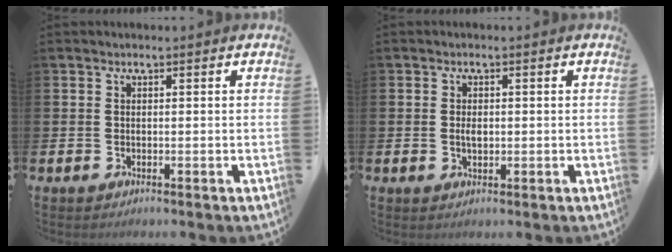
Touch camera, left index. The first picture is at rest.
{"total": 1.6, "force": [0.1, 0.9, 1.3], "torque": [-0.017, 0.002, -0.002]}